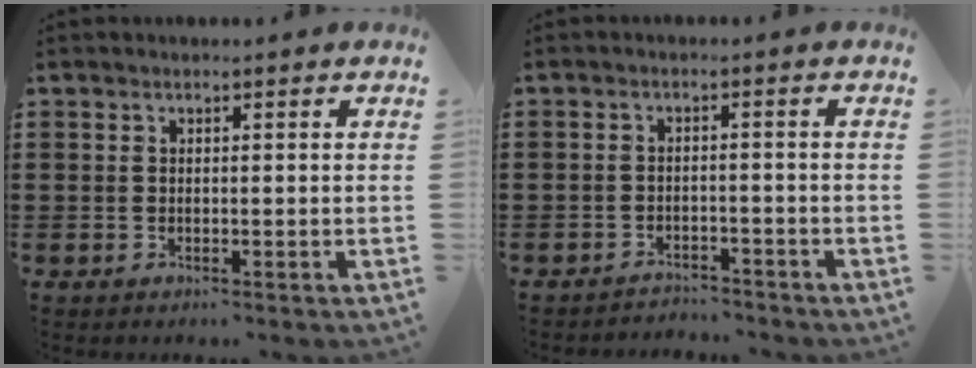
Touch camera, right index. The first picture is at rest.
{"total": 2.5, "force": [-2.5, 0.2, -0.1], "torque": [-0.008, -0.002, -0.054]}